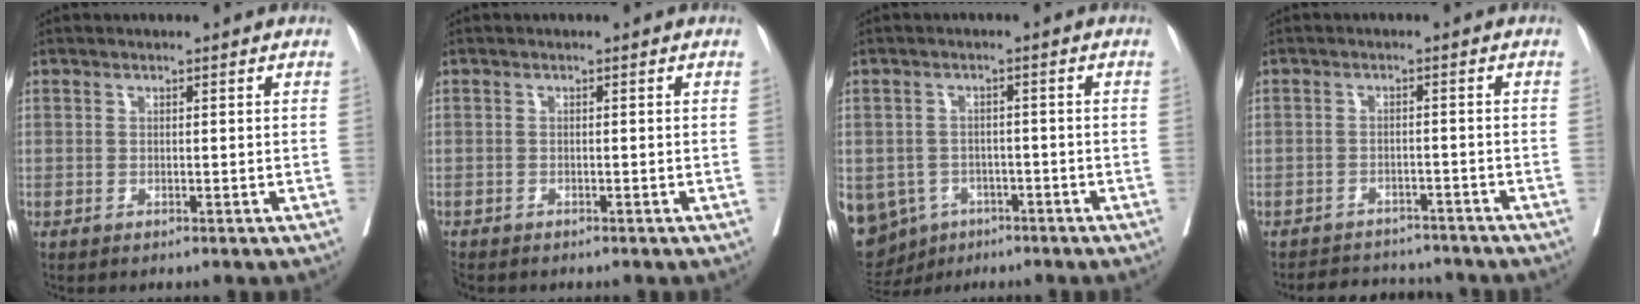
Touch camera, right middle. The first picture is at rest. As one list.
[{"total": 1.6, "force": [-1.5, 0.5, 0.4], "torque": [-0.012, -0.006, -0.027]}, {"total": 13.1, "force": [-6.2, 10.7, 4.1], "torque": [-0.125, 0.002, -0.080]}, {"total": 7.5, "force": [-7.0, 2.4, 1.0], "torque": [-0.006, 0.007, -0.094]}]